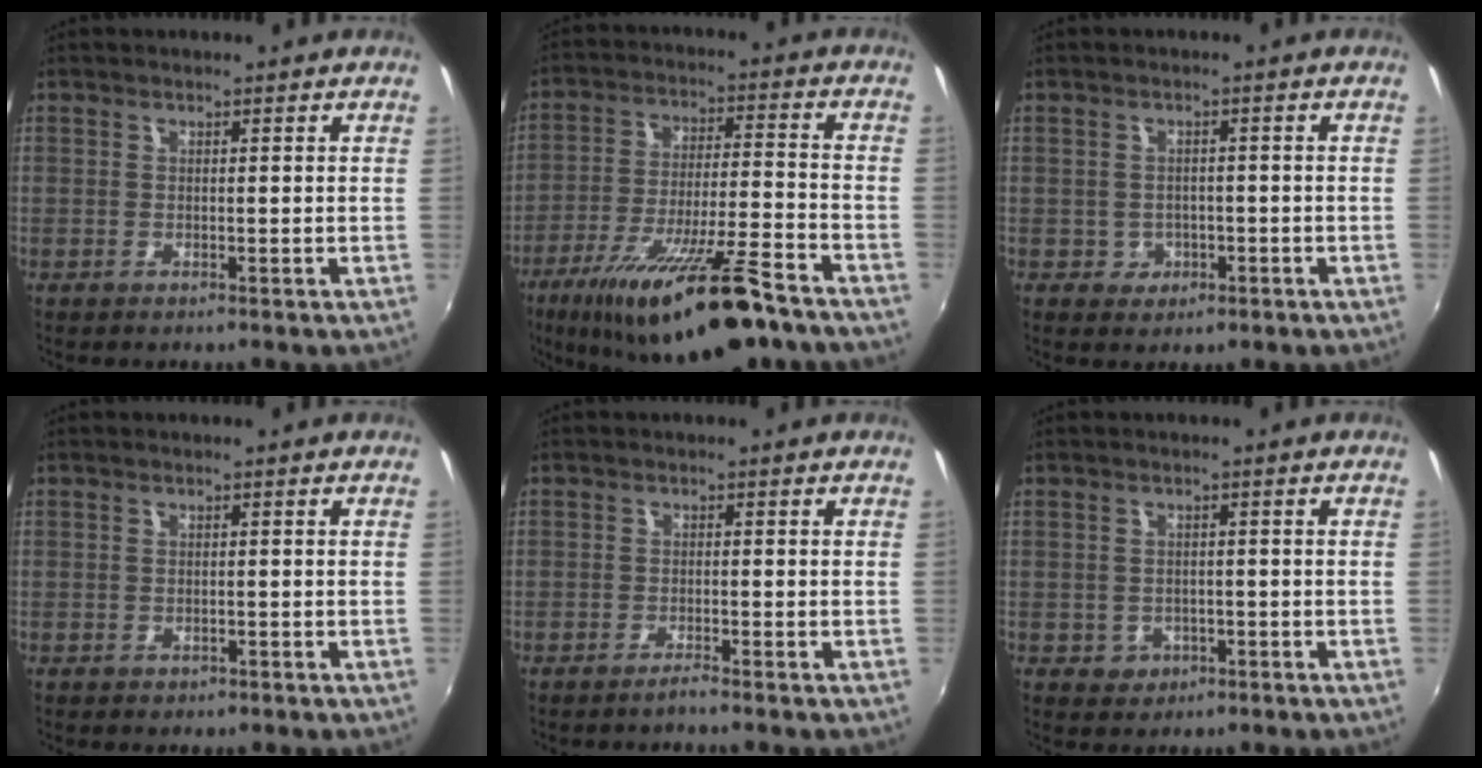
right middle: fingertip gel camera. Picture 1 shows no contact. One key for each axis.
{"total": 21.0, "fx": -14.6, "fy": 4.0, "fz": 14.6, "tx": -0.259, "ty": -0.035, "tz": -0.229}
{"total": 3.4, "fx": -0.9, "fy": 3.1, "fz": 0.8, "tx": -0.022, "ty": 0.004, "tz": -0.006}
{"total": 1.1, "fx": -0.6, "fy": 0.8, "fz": 0.3, "tx": -0.006, "ty": -0.001, "tz": -0.006}
{"total": 1.3, "fx": -1.2, "fy": -0.2, "fz": 0.5, "tx": -0.011, "ty": -0.004, "tz": -0.024}
{"total": 3.2, "fx": -1.0, "fy": 2.9, "fz": 1.0, "tx": -0.026, "ty": 0.002, "tz": -0.008}